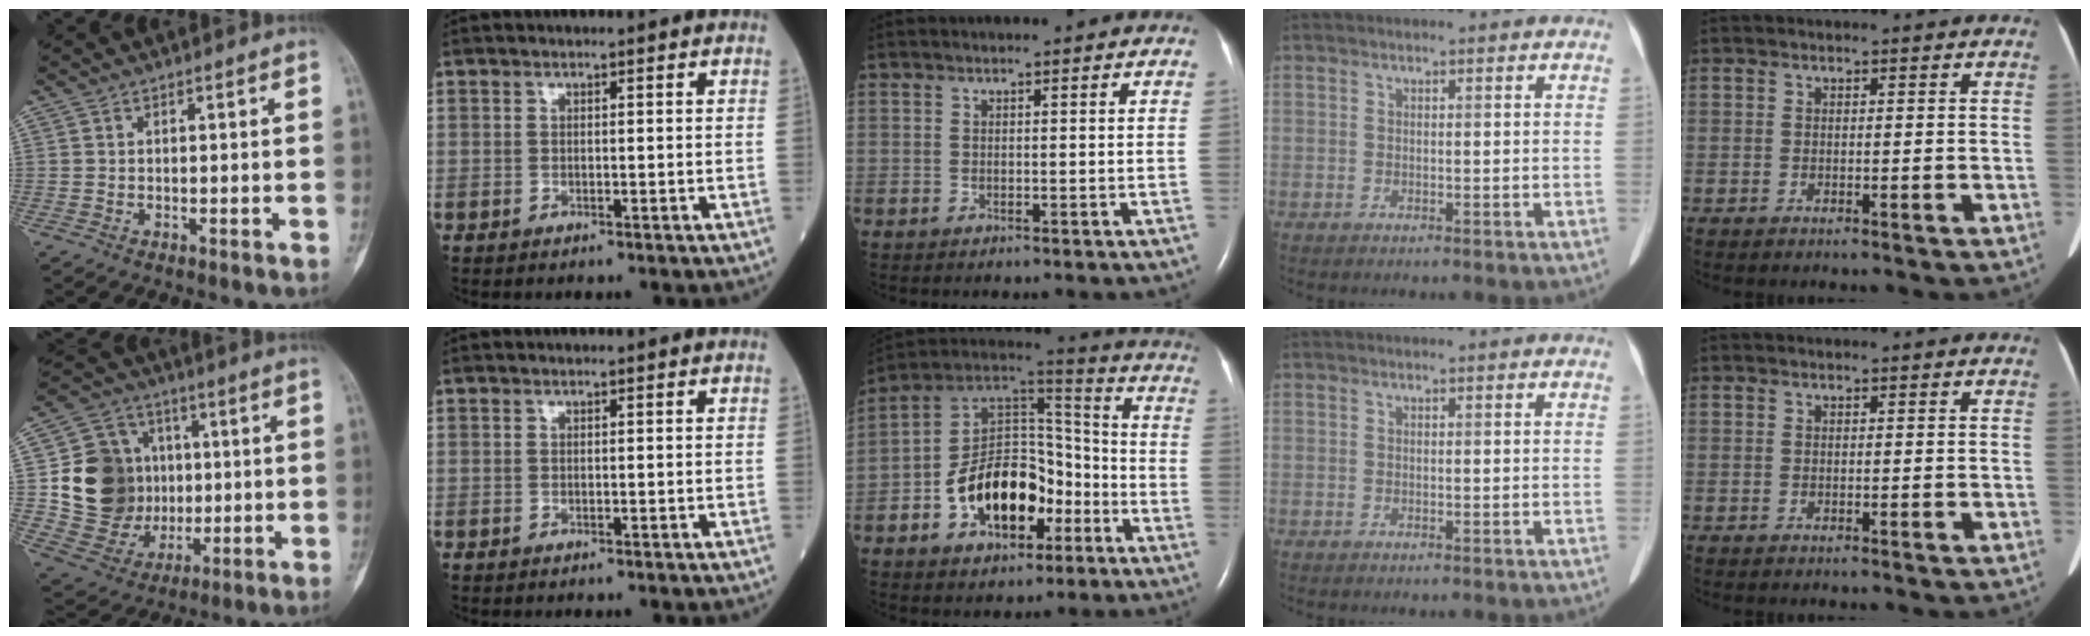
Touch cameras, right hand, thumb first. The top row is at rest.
{"thumb": {"total": 17.4, "force": [1.3, 15.1, 8.5], "torque": [-0.104, 0.011, 0.043]}, "middle": {"total": 15.2, "force": [-6.1, 8.8, 10.8], "torque": [-0.203, 0.033, -0.098]}}